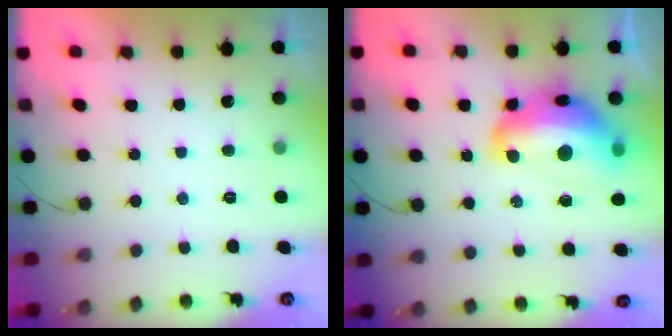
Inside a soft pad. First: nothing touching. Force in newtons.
{"total": 18.9, "press": 18.8, "slide": 1.6}